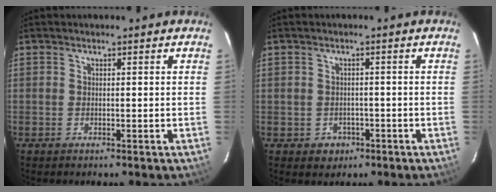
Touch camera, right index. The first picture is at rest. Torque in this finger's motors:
{"motor_torque": [-0.91, 0.47, -1.01, -0.21]}